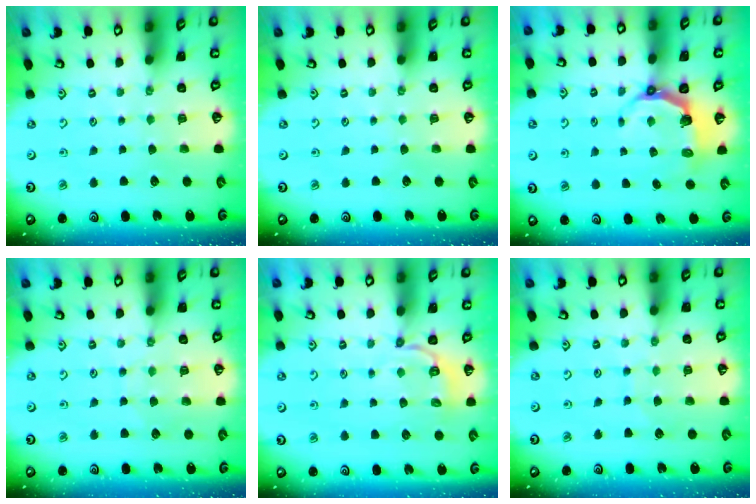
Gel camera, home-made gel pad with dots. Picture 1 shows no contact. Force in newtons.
{"total": 0.0}
{"total": 5.0, "press": 3.4, "slide": 3.7}
{"total": 6.6, "press": 6.5, "slide": 0.6}
{"total": 5.5, "press": 5.1, "slide": 1.9}
{"total": 6.2, "press": 6.2, "slide": 0.5}